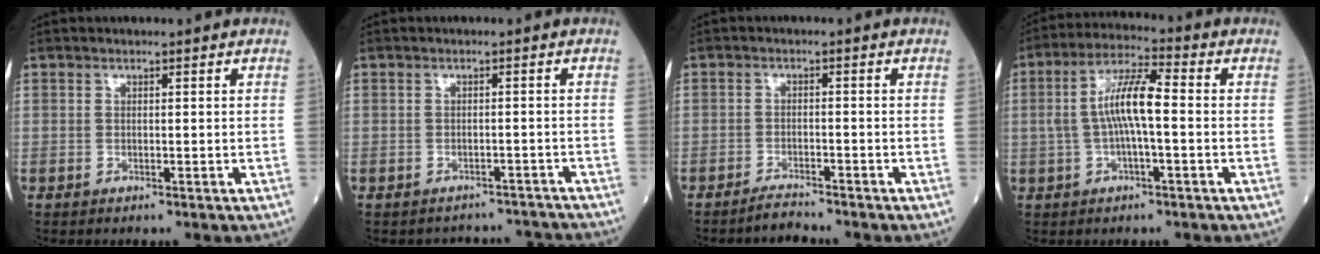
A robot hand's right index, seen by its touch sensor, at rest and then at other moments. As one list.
[{"total": 6.0, "force": [-5.8, 1.5, -0.8], "torque": [0.014, 0.023, -0.061]}, {"total": 2.0, "force": [-2.0, -0.2, 0.0], "torque": [-0.003, -0.011, -0.034]}, {"total": 8.4, "force": [-0.1, 1.6, 8.3], "torque": [-0.165, 0.022, -0.006]}]